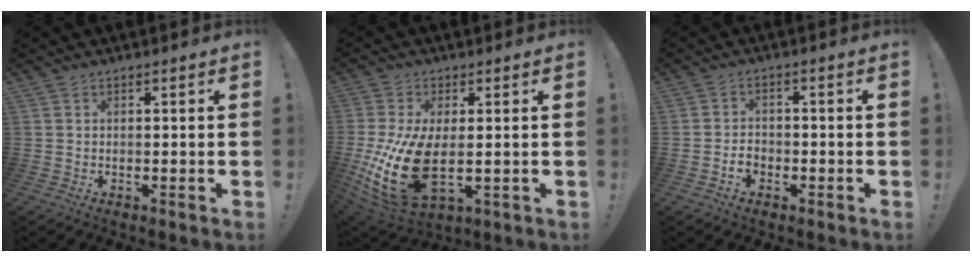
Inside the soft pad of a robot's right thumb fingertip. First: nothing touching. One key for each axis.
{"total": 20.2, "fx": -1.7, "fy": 10.7, "fz": 17.0, "tx": -0.328, "ty": -0.019, "tz": -0.014}
{"total": 3.4, "fx": -2.0, "fy": 2.3, "fz": 1.5, "tx": -0.026, "ty": 0.005, "tz": -0.038}